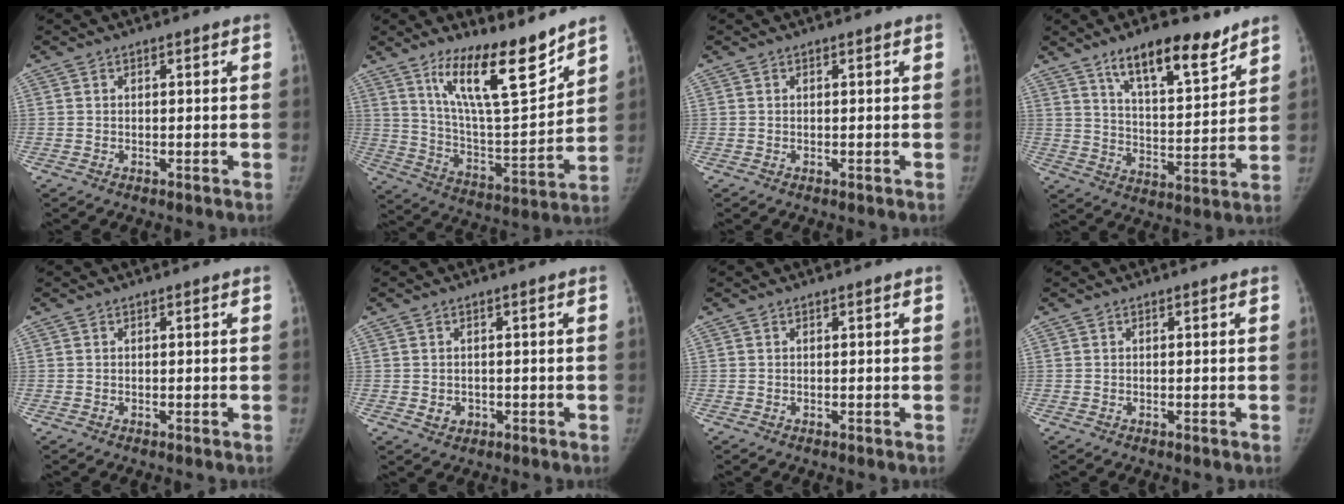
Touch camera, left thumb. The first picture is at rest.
{"total": 17.4, "force": [12.2, 4.0, 11.8], "torque": [-0.164, -0.087, 0.218]}
{"total": 0.0}
{"total": 14.2, "force": [9.9, 4.6, 9.1], "torque": [-0.117, -0.063, 0.168]}
{"total": 0.0}
{"total": 2.1, "force": [-0.4, 1.9, 0.9], "torque": [-0.005, 0.002, 0.002]}
{"total": 0.0}
{"total": 0.0}